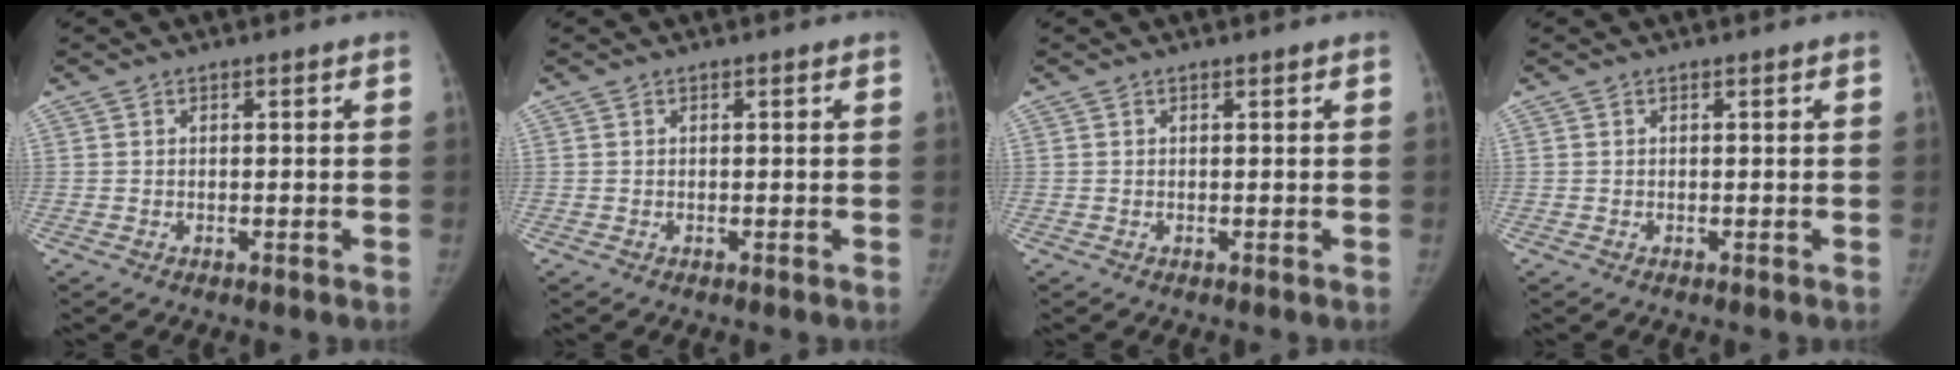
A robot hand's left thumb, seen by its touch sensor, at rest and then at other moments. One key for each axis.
{"total": 0.0}
{"total": 0.0}
{"total": 0.0}